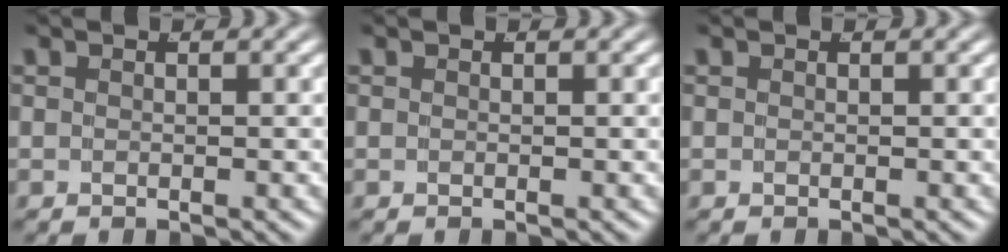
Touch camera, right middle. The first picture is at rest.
{"total": 0.0}
{"total": 0.0}